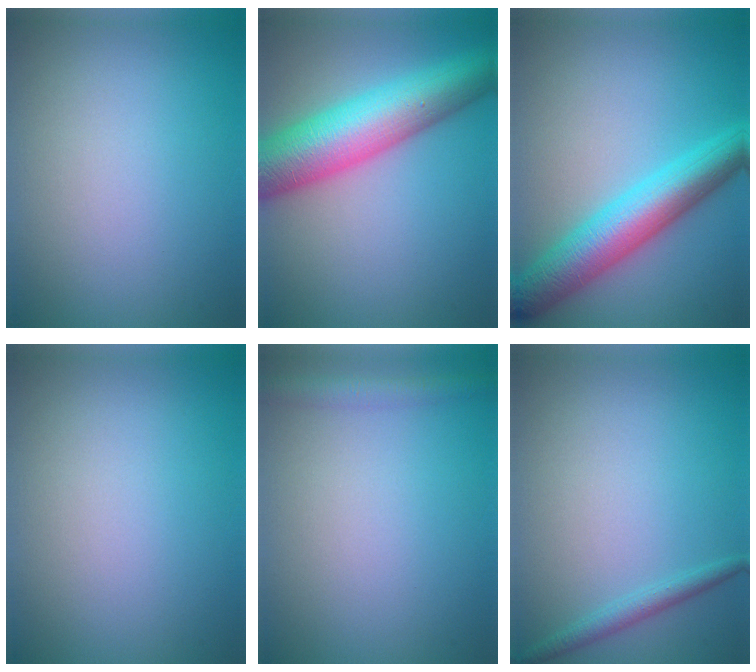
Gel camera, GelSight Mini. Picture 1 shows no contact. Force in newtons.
{"total": 10.0, "press": 10.0, "slide": 0.4}
{"total": 7.2, "press": 7.2, "slide": 0.1}
{"total": 0.0}
{"total": 2.1, "press": 2.1, "slide": 0.1}
{"total": 1.6, "press": 1.6, "slide": 0.1}